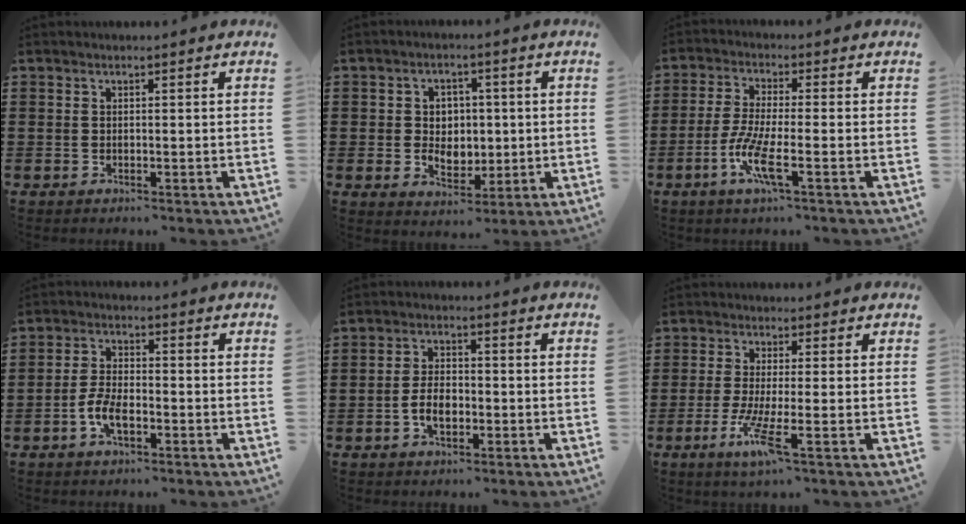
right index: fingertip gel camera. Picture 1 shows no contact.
{"total": 4.5, "force": [0.2, 4.2, 1.7], "torque": [-0.032, 0.008, -0.004]}
{"total": 6.8, "force": [-2.7, 1.1, 6.1], "torque": [-0.142, -0.016, -0.057]}
{"total": 4.8, "force": [-1.9, 2.3, 3.8], "torque": [-0.092, -0.001, -0.042]}
{"total": 4.6, "force": [-1.5, 2.3, 3.6], "torque": [-0.088, -0.005, -0.032]}
{"total": 6.1, "force": [-2.2, 0.3, 5.6], "torque": [-0.129, -0.025, -0.044]}